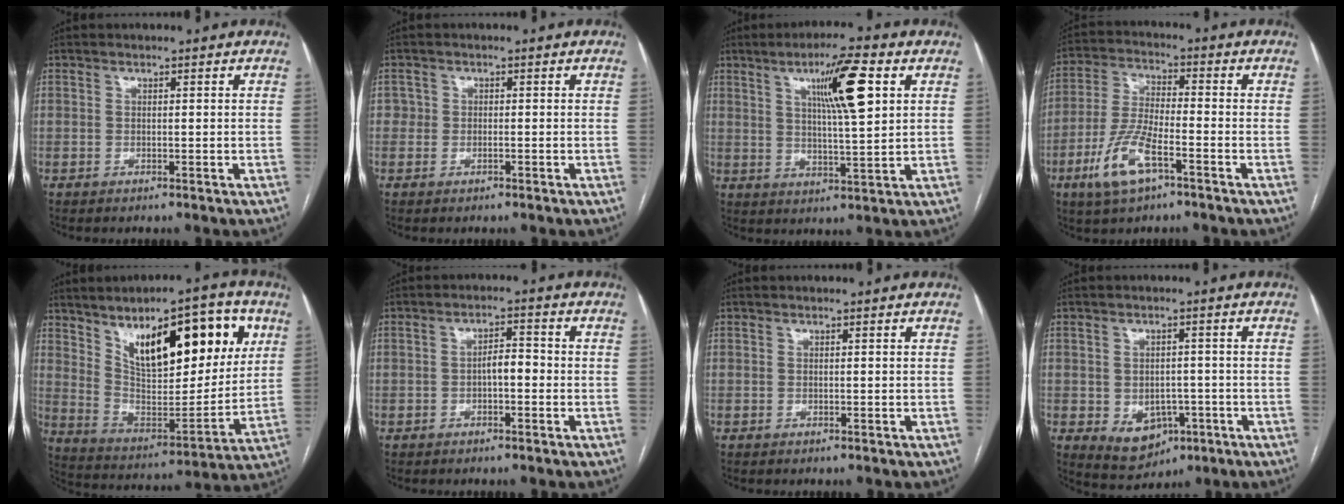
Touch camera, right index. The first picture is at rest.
{"total": 1.3, "force": [0.0, 1.3, 0.1], "torque": [0.008, 0.005, -0.003]}
{"total": 10.8, "force": [4.2, 1.0, 10.0], "torque": [-0.164, 0.005, 0.066]}
{"total": 9.9, "force": [-5.0, 2.7, 8.1], "torque": [-0.179, -0.006, -0.094]}
{"total": 23.2, "force": [10.1, 8.6, 19.1], "torque": [-0.301, 0.023, 0.171]}
{"total": 3.3, "force": [-0.7, 1.3, 3.0], "torque": [-0.047, 0.014, -0.010]}
{"total": 0.0}
{"total": 6.7, "force": [-2.3, 5.0, 3.8], "torque": [-0.055, 0.007, -0.020]}